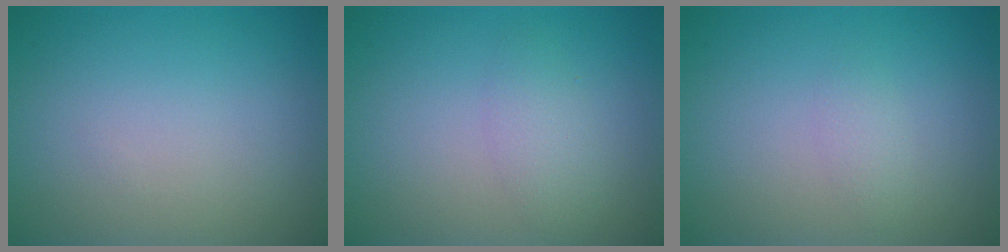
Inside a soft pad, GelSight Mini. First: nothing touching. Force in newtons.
{"total": 1.8, "press": 1.8, "slide": 0.1}
{"total": 1.0, "press": 1.0, "slide": 0.1}